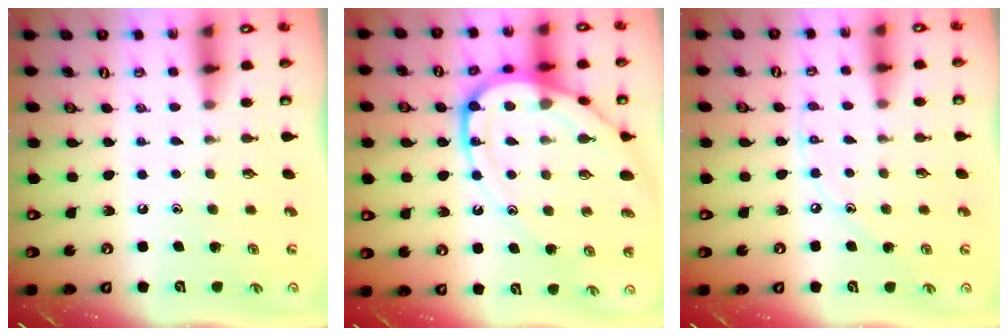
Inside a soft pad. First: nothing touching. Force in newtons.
{"total": 16.5, "press": 16.4, "slide": 1.5}
{"total": 6.0, "press": 6.0, "slide": 0.7}